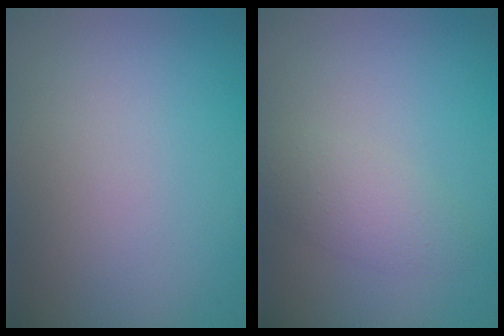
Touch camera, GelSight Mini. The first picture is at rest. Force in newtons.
{"total": 2.3, "press": 2.3, "slide": 0.1}